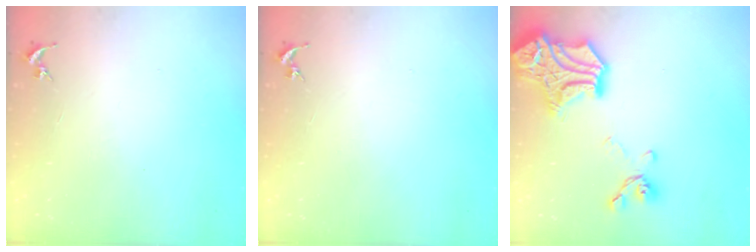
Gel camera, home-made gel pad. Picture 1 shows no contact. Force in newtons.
{"total": 0.0}
{"total": 22.8, "press": 22.8, "slide": 0.7}